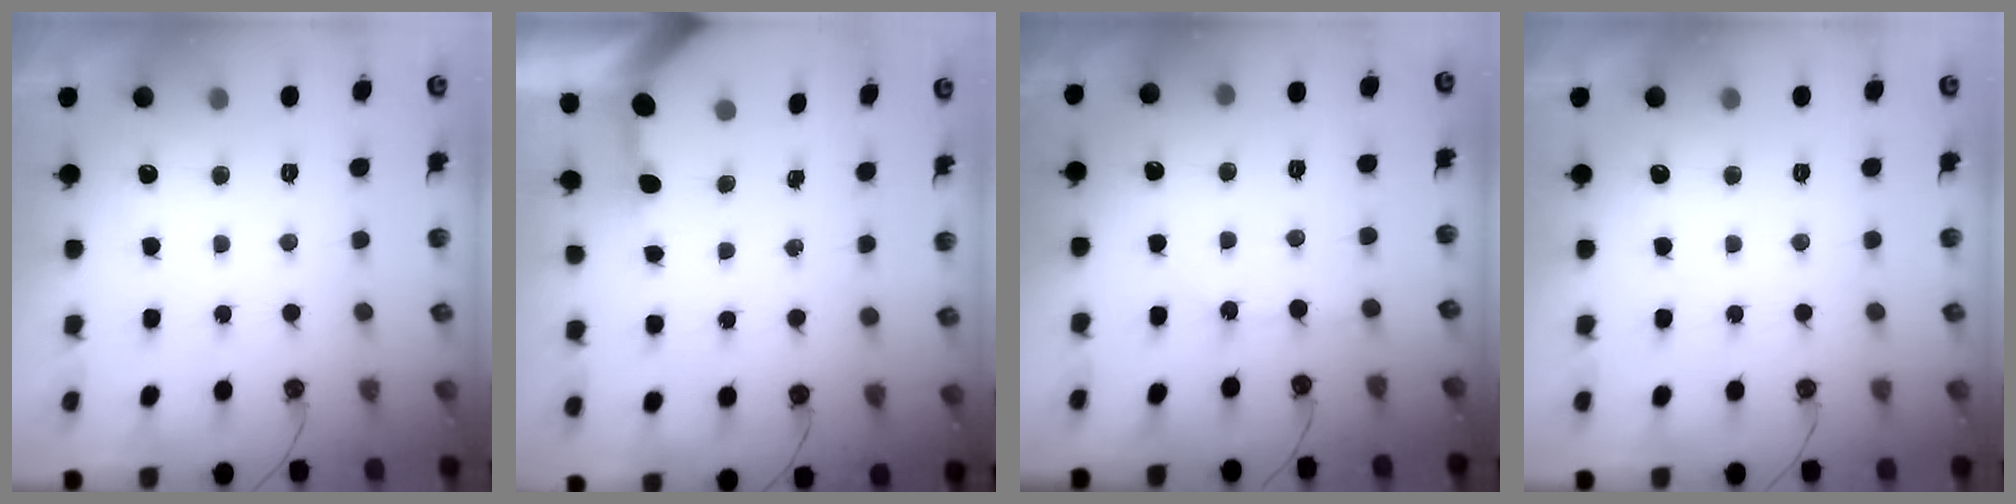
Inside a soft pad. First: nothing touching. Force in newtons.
{"total": 3.3, "press": 3.3, "slide": 0.3}
{"total": 2.6, "press": 2.6, "slide": 0.4}
{"total": 0.0}